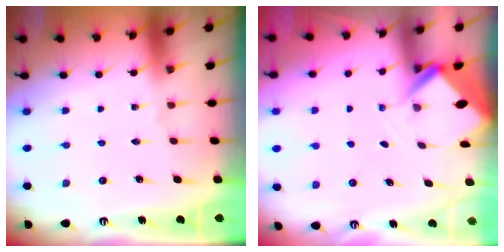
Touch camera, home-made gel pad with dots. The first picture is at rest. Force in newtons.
{"total": 2.7, "press": 2.7, "slide": 0.1}